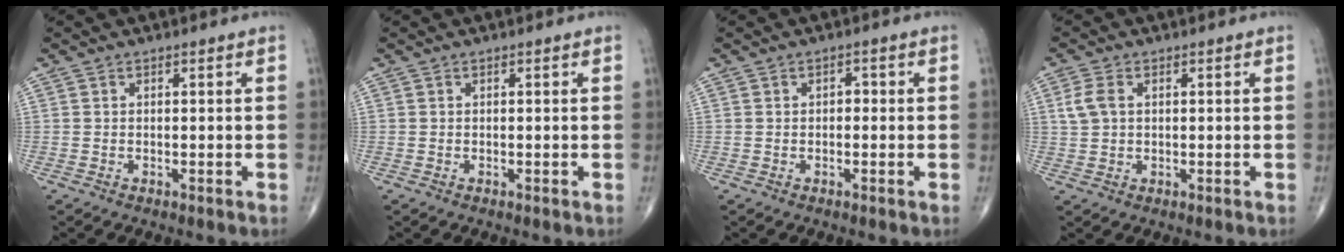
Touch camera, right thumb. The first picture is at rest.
{"total": 0.0}
{"total": 1.2, "force": [-0.1, 0.9, 0.8], "torque": [-0.004, 0.004, -0.005]}
{"total": 3.7, "force": [0.9, 2.4, 2.6], "torque": [-0.060, 0.006, 0.019]}